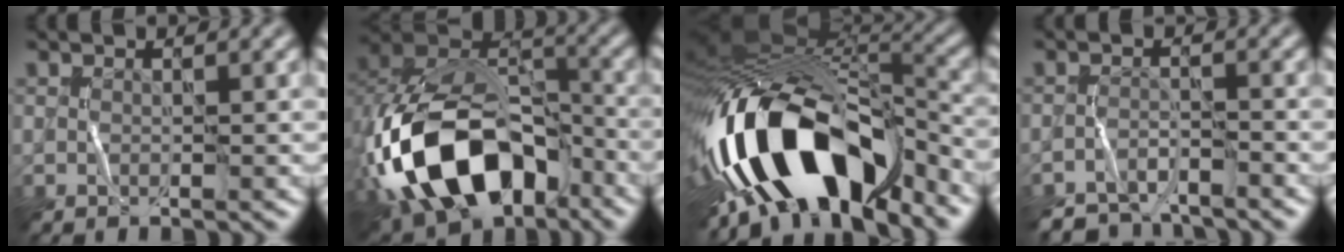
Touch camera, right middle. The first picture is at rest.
{"total": 15.7, "force": [-6.6, 9.2, 10.9], "torque": [-0.199, 0.008, -0.126]}
{"total": 16.1, "force": [-7.1, 7.7, 12.2], "torque": [-0.216, 0.005, -0.118]}
{"total": 3.4, "force": [-3.3, 0.6, 0.4], "torque": [-0.005, 0.000, -0.062]}